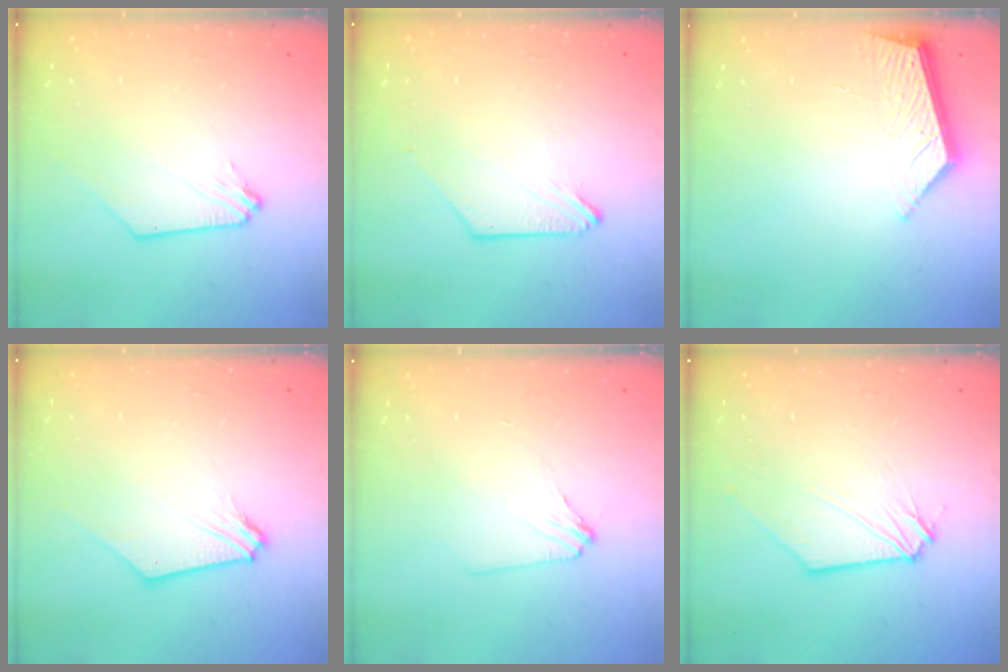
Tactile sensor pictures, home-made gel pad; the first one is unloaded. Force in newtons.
{"total": 0.0}
{"total": 5.9, "press": 5.9, "slide": 0.7}
{"total": 0.6, "press": 0.6, "slide": 0.1}
{"total": 2.3, "press": 2.3, "slide": 0.2}
{"total": 0.6, "press": 0.6, "slide": 0.0}